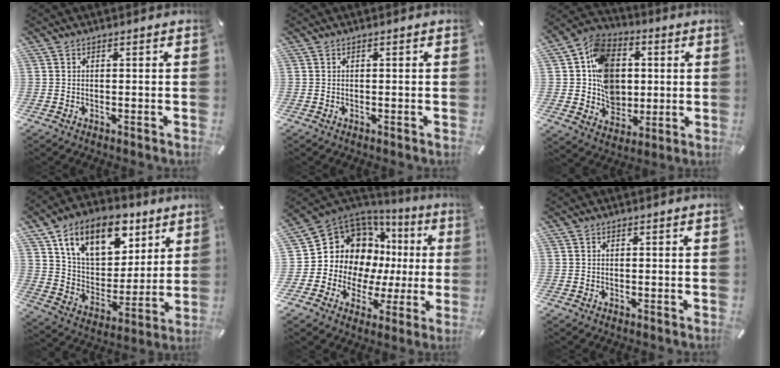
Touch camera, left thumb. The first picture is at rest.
{"total": 0.0}
{"total": 14.5, "force": [1.6, 12.3, 7.4], "torque": [-0.125, 0.002, 0.037]}
{"total": 16.1, "force": [10.2, 10.3, 7.1], "torque": [-0.130, -0.051, 0.187]}
{"total": 15.7, "force": [5.7, 12.9, 6.9], "torque": [-0.129, -0.064, 0.123]}
{"total": 0.0}